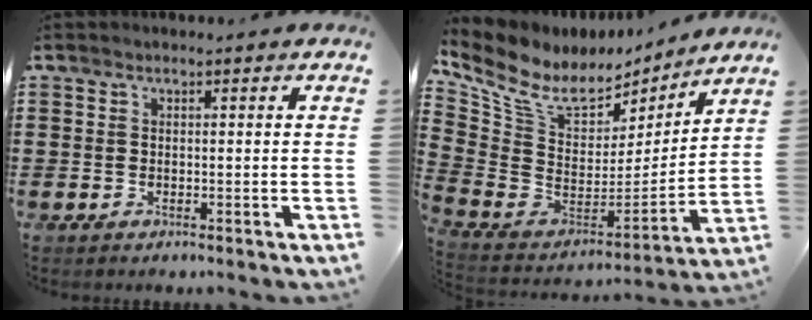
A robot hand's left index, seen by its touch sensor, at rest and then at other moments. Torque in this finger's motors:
{"motor_torque": [2.14, 0.00, 0.41, 0.02]}